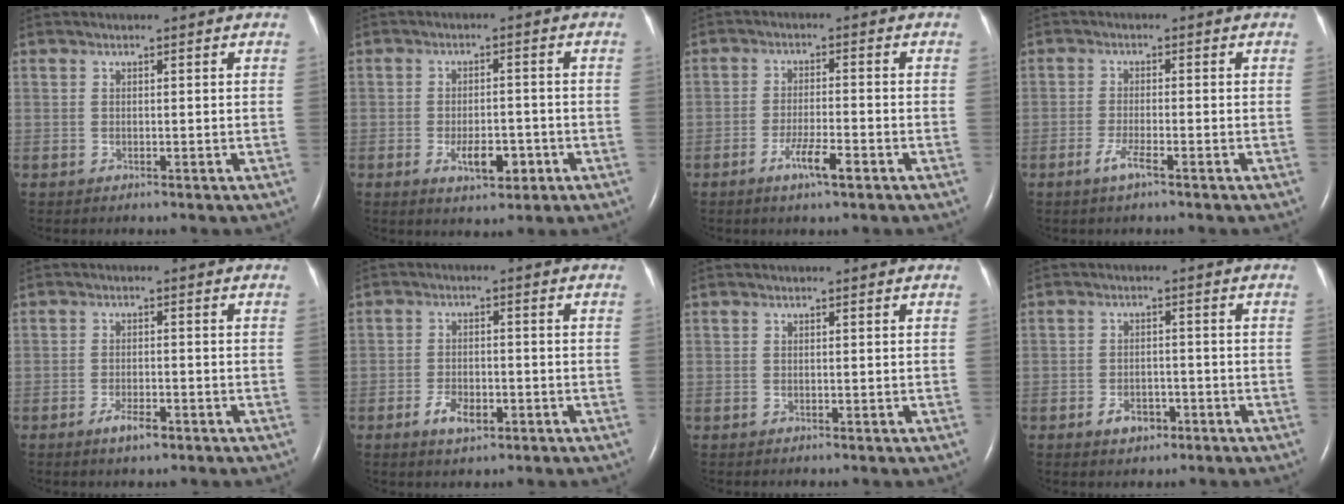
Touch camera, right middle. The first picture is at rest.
{"total": 5.2, "force": [-2.2, 2.2, 4.2], "torque": [-0.071, -0.001, -0.027]}
{"total": 4.6, "force": [-2.6, 0.4, 3.8], "torque": [-0.073, -0.004, -0.046]}
{"total": 2.6, "force": [-1.6, 0.1, 2.1], "torque": [-0.049, -0.005, -0.034]}
{"total": 3.0, "force": [-1.9, 0.8, 2.1], "torque": [-0.044, 0.000, -0.033]}
{"total": 4.2, "force": [-2.1, 2.1, 3.0], "torque": [-0.058, 0.001, -0.032]}
{"total": 0.0}
{"total": 3.5, "force": [-2.0, 2.2, 1.9], "torque": [-0.032, 0.004, -0.025]}